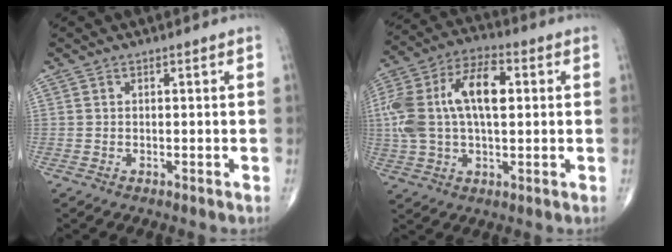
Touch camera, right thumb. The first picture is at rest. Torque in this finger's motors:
{"motor_torque": [0.40, 0.51, 1.76, 0.19, 0.24]}